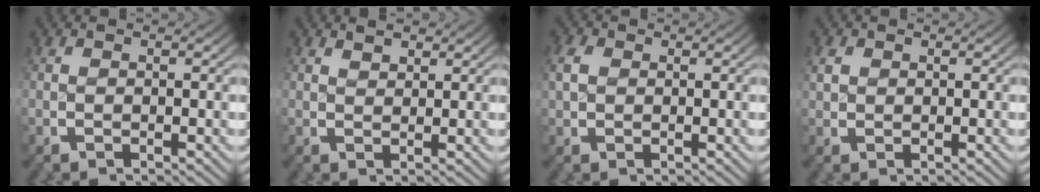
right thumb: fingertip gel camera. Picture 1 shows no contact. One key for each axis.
{"total": 1.5, "fx": 1.4, "fy": 0.4, "fz": 0.4, "tx": 0.003, "ty": 0.001, "tz": 0.025}
{"total": 2.0, "fx": 0.6, "fy": 1.7, "fz": 0.9, "tx": -0.020, "ty": 0.001, "tz": 0.013}
{"total": 1.4, "fx": 0.6, "fy": 1.2, "fz": 0.4, "tx": -0.005, "ty": 0.003, "tz": 0.014}